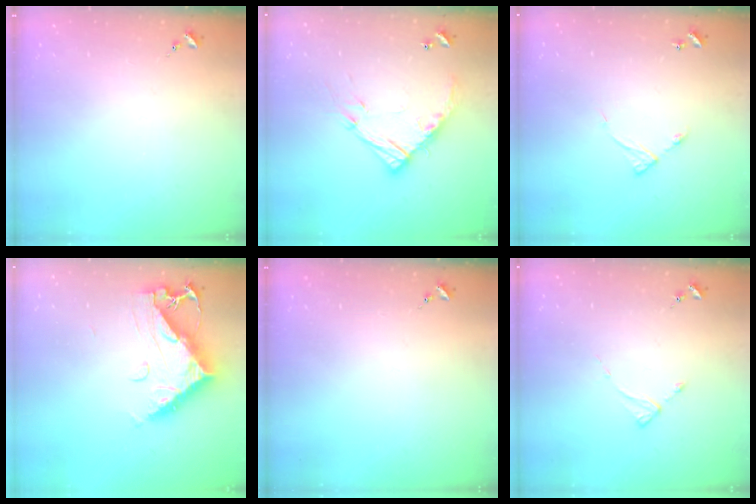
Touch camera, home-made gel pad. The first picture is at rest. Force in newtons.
{"total": 13.8, "press": 13.8, "slide": 1.0}
{"total": 5.8, "press": 5.7, "slide": 0.6}
{"total": 11.6, "press": 11.6, "slide": 1.1}
{"total": 0.0}
{"total": 2.6, "press": 2.6, "slide": 0.2}